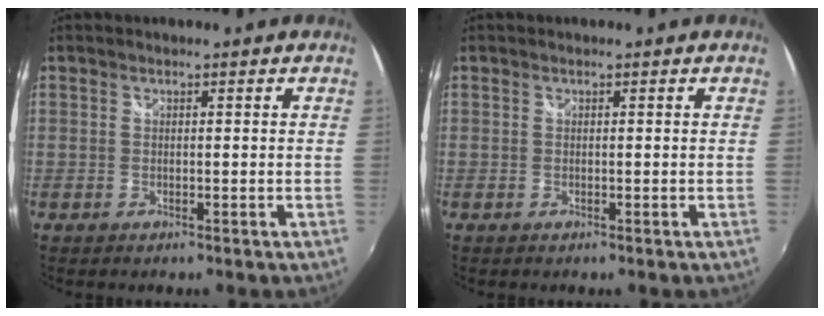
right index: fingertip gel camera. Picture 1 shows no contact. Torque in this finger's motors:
{"motor_torque": [-0.03, -0.02, 0.00, 0.00]}